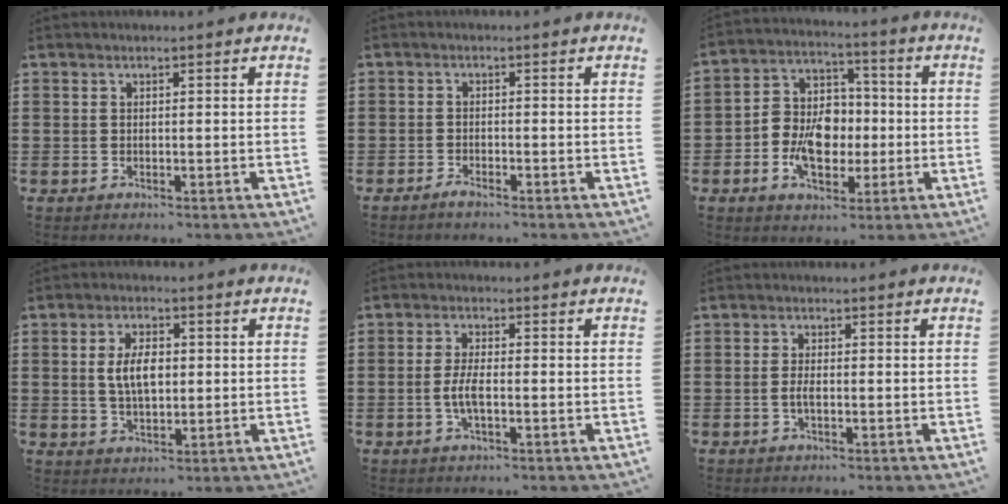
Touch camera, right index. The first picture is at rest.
{"total": 1.4, "force": [-1.2, 0.1, 0.5], "torque": [-0.013, -0.004, -0.022]}
{"total": 8.9, "force": [-2.1, 6.5, 5.7], "torque": [-0.126, 0.010, -0.041]}
{"total": 5.5, "force": [0.5, 2.8, 4.8], "torque": [-0.087, 0.001, 0.000]}
{"total": 3.8, "force": [-0.8, 1.0, 3.6], "torque": [-0.079, -0.006, -0.019]}
{"total": 2.0, "force": [-0.4, 0.4, 1.9], "torque": [-0.043, -0.006, -0.010]}